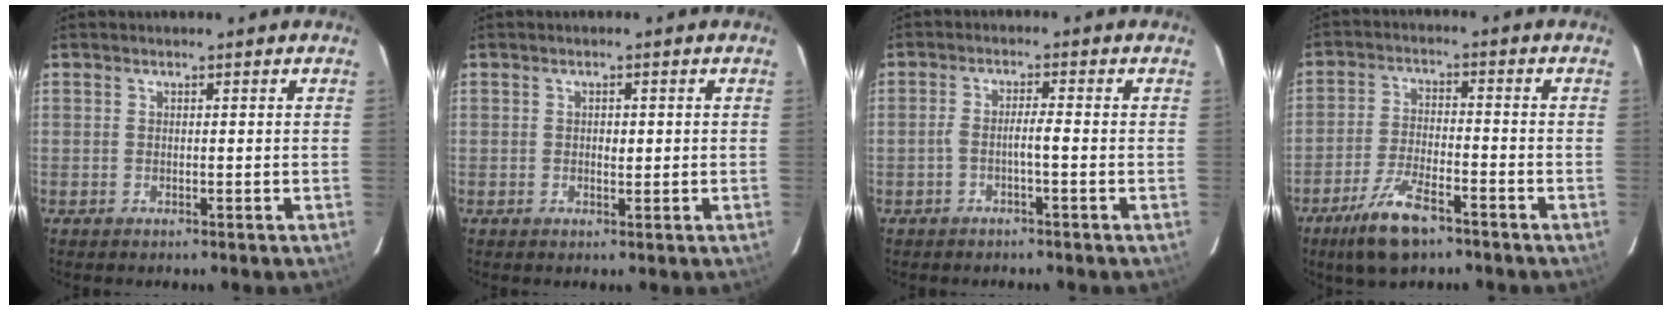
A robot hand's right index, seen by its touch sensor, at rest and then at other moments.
{"total": 1.4, "force": [0.0, 0.7, 1.2], "torque": [-0.020, 0.000, 0.002]}
{"total": 2.6, "force": [-1.0, 0.1, 2.4], "torque": [-0.044, 0.010, -0.018]}
{"total": 8.8, "force": [-6.0, 2.3, 5.9], "torque": [-0.123, -0.012, -0.108]}